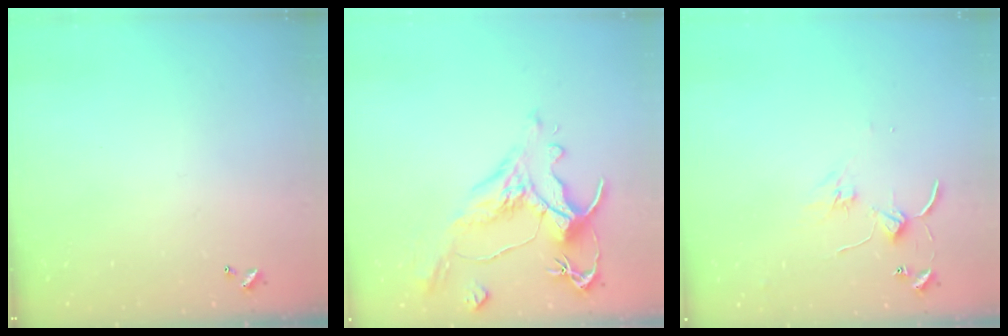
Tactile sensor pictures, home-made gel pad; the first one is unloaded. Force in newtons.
{"total": 1.6, "press": 0.3, "slide": 1.5}
{"total": 1.4, "press": 1.3, "slide": 0.2}